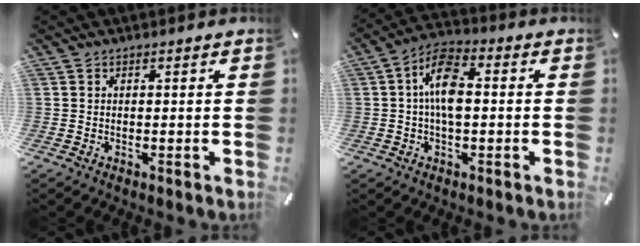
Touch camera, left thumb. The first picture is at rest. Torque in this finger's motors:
{"motor_torque": [1.87, 1.79, 1.32, -0.07, 0.44]}